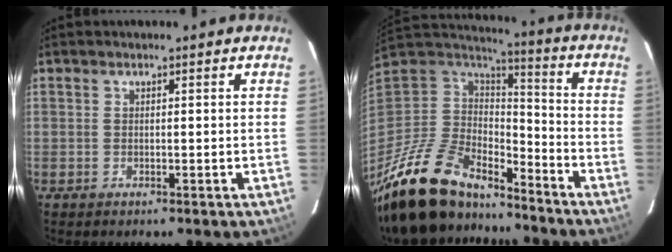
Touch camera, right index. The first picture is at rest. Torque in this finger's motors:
{"motor_torque": [0.73, -0.99, 0.82, 0.18]}